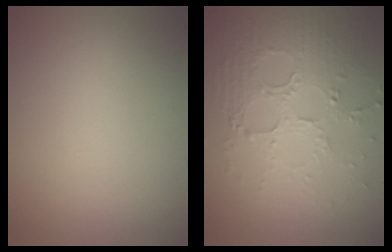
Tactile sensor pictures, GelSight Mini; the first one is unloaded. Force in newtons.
{"total": 5.5, "press": 3.7, "slide": 4.1}